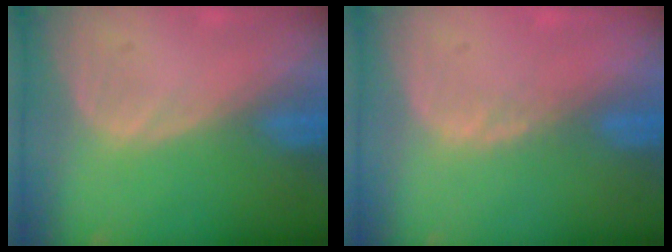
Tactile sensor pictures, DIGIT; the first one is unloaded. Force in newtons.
{"total": 0.8, "press": 0.8, "slide": 0.3}